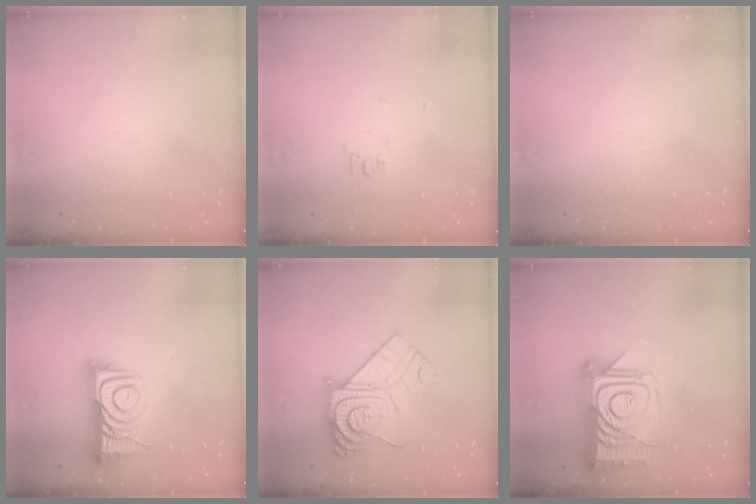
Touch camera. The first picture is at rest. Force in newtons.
{"total": 5.7, "press": 5.7, "slide": 0.6}
{"total": 0.0}
{"total": 11.5, "press": 11.4, "slide": 1.1}
{"total": 13.5, "press": 13.5, "slide": 1.1}
{"total": 22.4, "press": 22.4, "slide": 1.7}